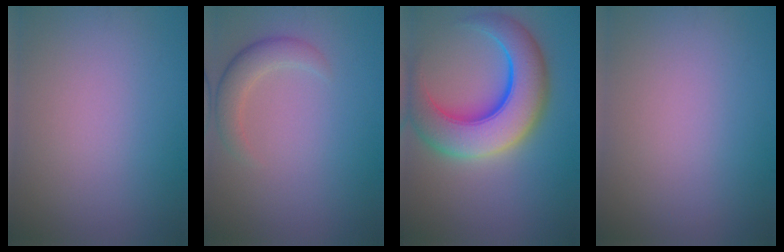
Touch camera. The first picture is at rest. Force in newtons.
{"total": 2.8, "press": 2.8, "slide": 0.0}
{"total": 10.3, "press": 10.3, "slide": 0.4}
{"total": 0.0}